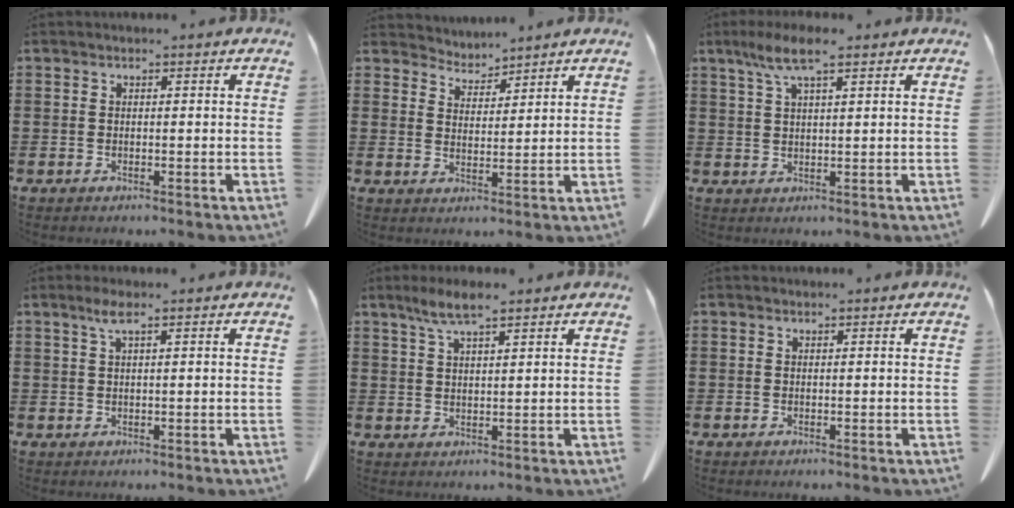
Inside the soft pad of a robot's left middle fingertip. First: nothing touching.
{"total": 3.5, "force": [3.4, 0.6, -0.6], "torque": [-0.005, -0.017, 0.062]}
{"total": 6.0, "force": [3.6, 1.1, 4.8], "torque": [-0.100, 0.004, 0.062]}
{"total": 2.3, "force": [1.1, 0.2, 2.0], "torque": [-0.042, 0.003, 0.018]}
{"total": 4.8, "force": [3.2, 0.8, 3.4], "torque": [-0.074, 0.003, 0.057]}
{"total": 0.0}